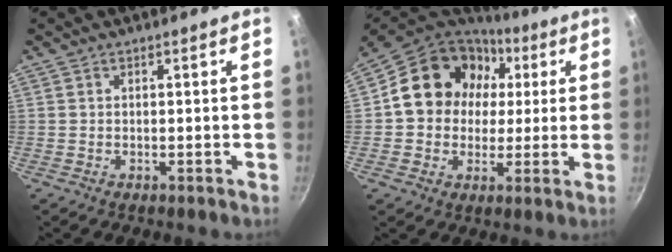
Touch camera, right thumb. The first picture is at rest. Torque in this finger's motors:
{"motor_torque": [1.43, 3.22, 1.13, 0.06, 0.14]}